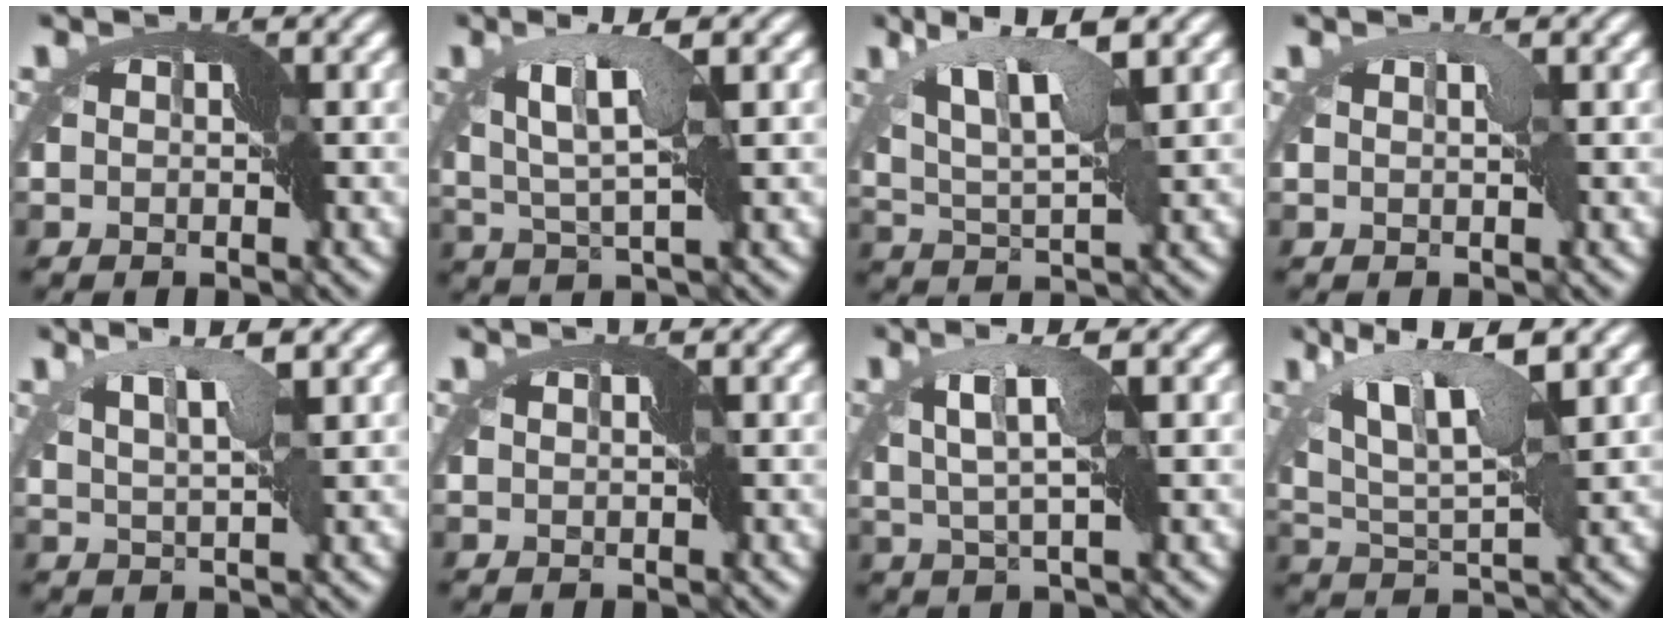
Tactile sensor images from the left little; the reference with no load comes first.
{"total": 4.4, "force": [1.9, 0.3, 3.9], "torque": [-0.093, 0.004, 0.028]}
{"total": 5.6, "force": [3.4, 0.7, 4.4], "torque": [-0.102, 0.008, 0.057]}
{"total": 1.7, "force": [0.5, 0.4, 1.6], "torque": [-0.029, -0.001, 0.006]}
{"total": 3.3, "force": [2.4, -0.5, 2.3], "torque": [-0.057, 0.007, 0.036]}
{"total": 0.7, "force": [0.4, -0.5, -0.1], "torque": [-0.002, -0.002, 0.007]}
{"total": 3.2, "force": [1.5, -0.3, 2.8], "torque": [-0.075, 0.006, 0.024]}
{"total": 6.6, "force": [3.6, 1.3, 5.4], "torque": [-0.120, 0.007, 0.057]}